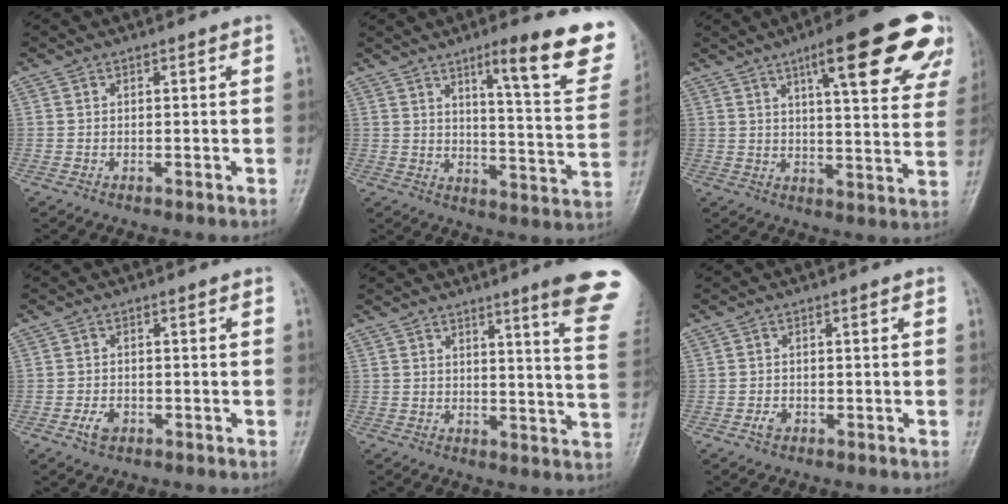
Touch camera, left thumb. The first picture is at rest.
{"total": 18.4, "force": [10.9, 3.3, 14.5], "torque": [-0.151, -0.060, 0.152]}
{"total": 21.0, "force": [11.5, 5.1, 16.8], "torque": [-0.196, -0.030, 0.146]}
{"total": 2.8, "force": [-1.3, 1.9, 1.6], "torque": [-0.028, 0.004, -0.023]}
{"total": 13.3, "force": [8.9, 0.6, 9.9], "torque": [-0.104, -0.055, 0.093]}
{"total": 1.6, "force": [-0.8, 1.2, 0.8], "torque": [-0.013, 0.002, -0.016]}